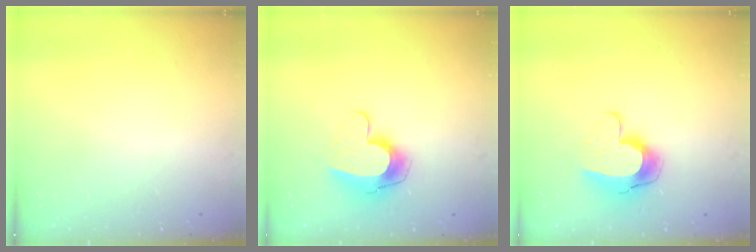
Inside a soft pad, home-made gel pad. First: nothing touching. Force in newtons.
{"total": 10.9, "press": 10.9, "slide": 1.1}
{"total": 11.2, "press": 11.2, "slide": 1.1}